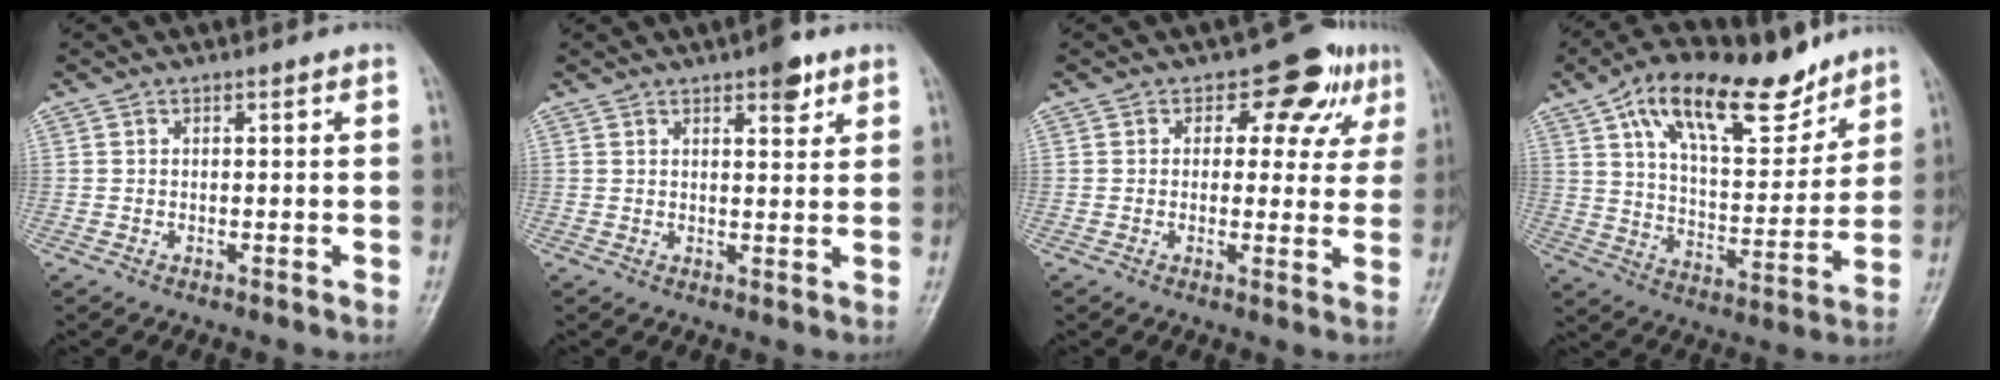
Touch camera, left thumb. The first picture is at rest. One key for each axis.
{"total": 4.5, "fx": 2.8, "fy": 1.7, "fz": 3.1, "tx": -0.028, "ty": -0.014, "tz": 0.037}
{"total": 9.3, "fx": 4.0, "fy": 5.9, "fz": 6.0, "tx": -0.022, "ty": -0.005, "tz": 0.044}
{"total": 20.1, "fx": 12.7, "fy": 8.6, "fz": 12.9, "tx": -0.170, "ty": -0.049, "tz": 0.218}